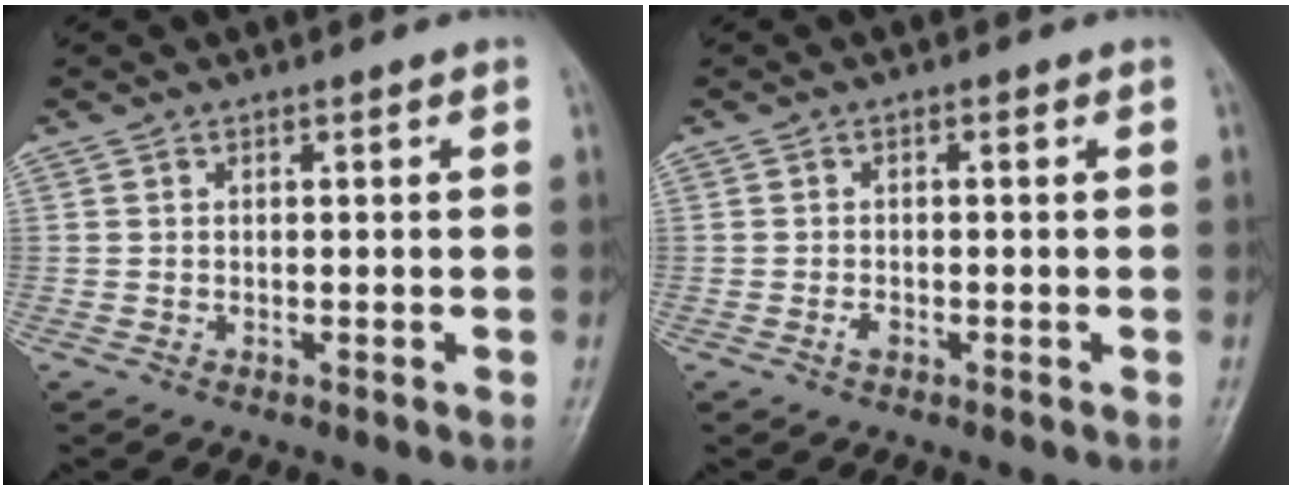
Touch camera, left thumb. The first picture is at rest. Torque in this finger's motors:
{"motor_torque": [-0.13, 0.12, 0.50, 0.25, -0.02]}